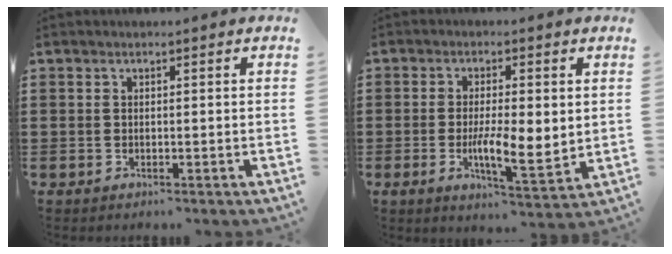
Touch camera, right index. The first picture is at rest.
{"total": 6.8, "force": [-0.6, 2.3, 6.3], "torque": [-0.105, 0.002, -0.009]}